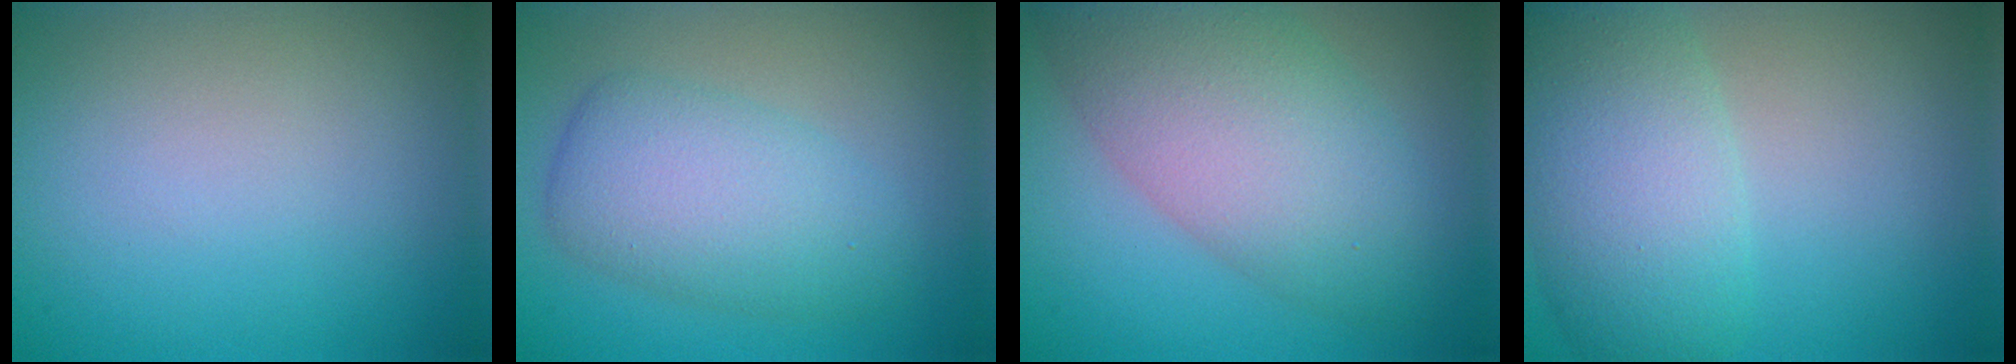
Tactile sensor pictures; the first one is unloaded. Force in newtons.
{"total": 3.9, "press": 3.8, "slide": 0.4}
{"total": 8.5, "press": 8.5, "slide": 0.0}
{"total": 6.8, "press": 6.8, "slide": 0.4}